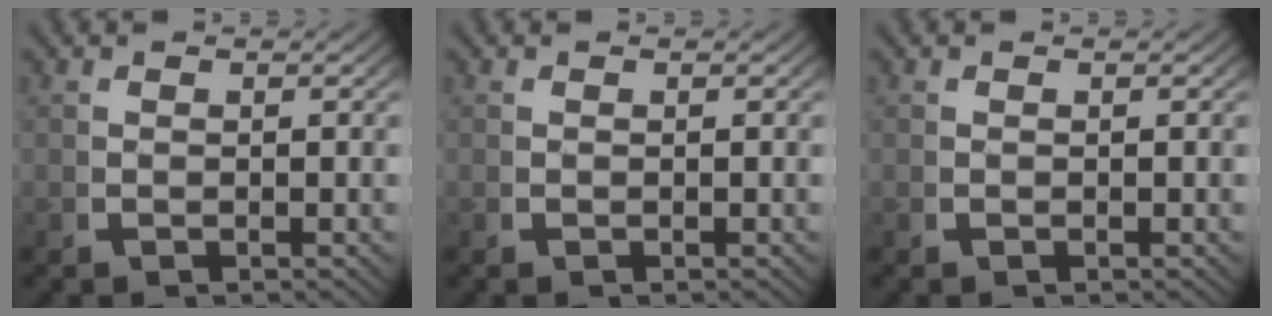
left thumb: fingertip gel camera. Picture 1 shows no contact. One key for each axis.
{"total": 0.0}
{"total": 0.0}